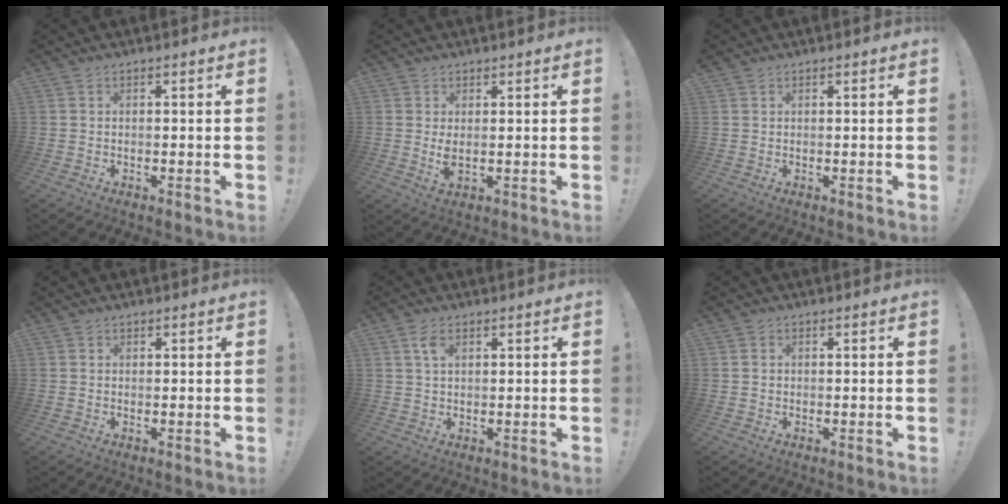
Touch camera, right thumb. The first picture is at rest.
{"total": 3.3, "force": [1.0, 1.3, 2.9], "torque": [-0.040, -0.012, 0.018]}
{"total": 0.5, "force": [0.4, 0.3, 0.1], "torque": [0.003, -0.003, 0.008]}
{"total": 0.5, "force": [0.4, 0.2, -0.3], "torque": [0.012, -0.002, 0.007]}
{"total": 3.8, "force": [1.9, 1.8, 2.8], "torque": [-0.047, -0.004, 0.032]}
{"total": 1.1, "force": [0.0, 1.1, 0.1], "torque": [0.000, 0.003, -0.001]}